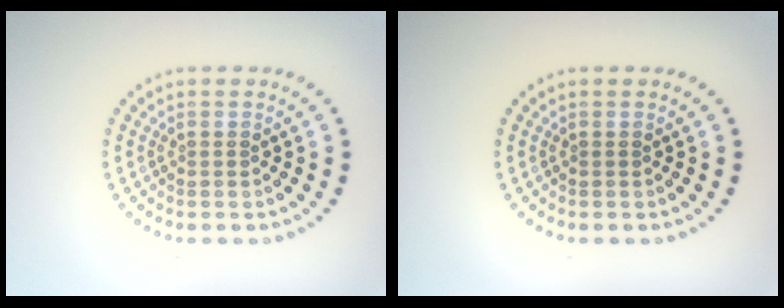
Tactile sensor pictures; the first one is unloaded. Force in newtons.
{"total": 0.0}